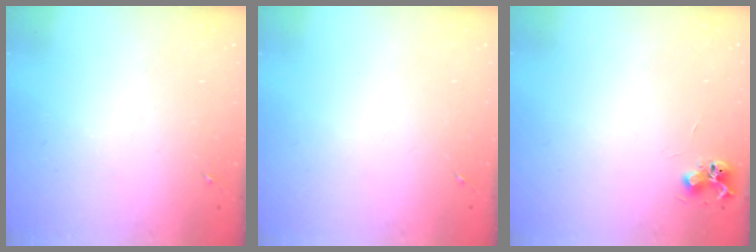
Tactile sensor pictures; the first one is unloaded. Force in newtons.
{"total": 0.0}
{"total": 6.5, "press": 6.5, "slide": 0.8}